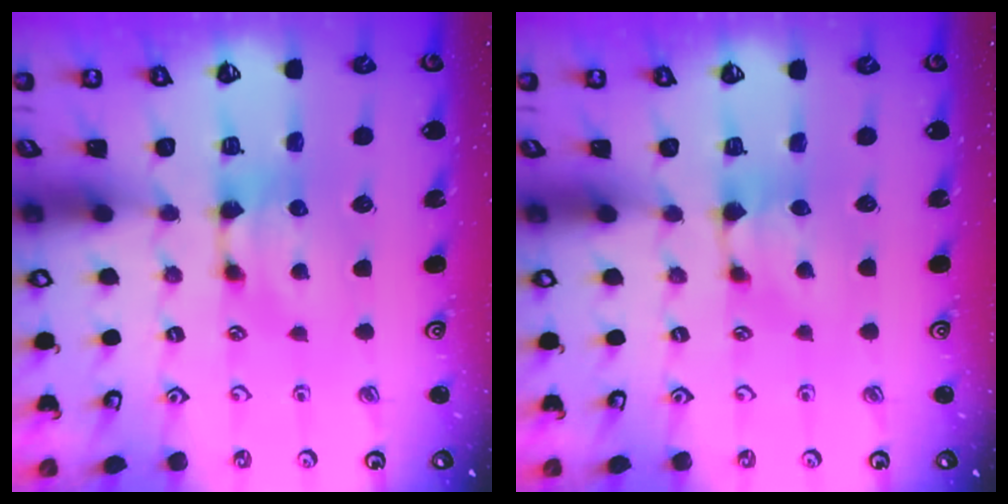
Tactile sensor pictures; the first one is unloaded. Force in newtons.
{"total": 0.8, "press": 0.4, "slide": 0.6}